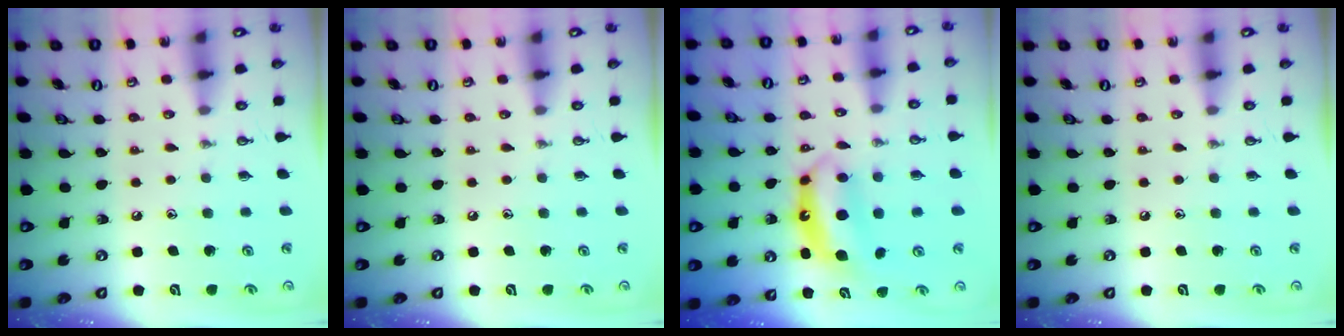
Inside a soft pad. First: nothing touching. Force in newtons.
{"total": 0.0}
{"total": 7.7, "press": 7.7, "slide": 0.4}
{"total": 0.0}